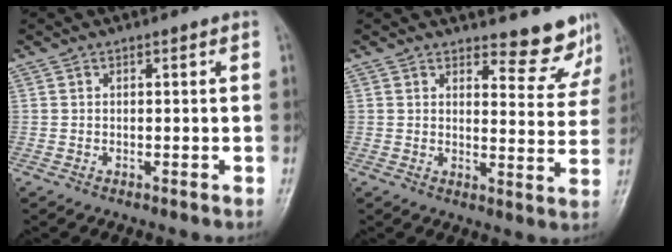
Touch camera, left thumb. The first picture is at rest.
{"total": 7.9, "force": [7.4, 2.4, 1.3], "torque": [0.015, -0.070, 0.083]}